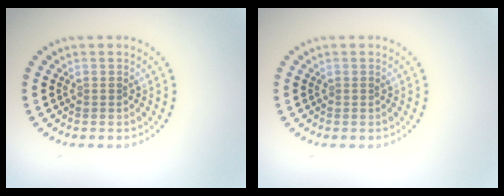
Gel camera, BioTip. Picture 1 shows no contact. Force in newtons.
{"total": 0.0}